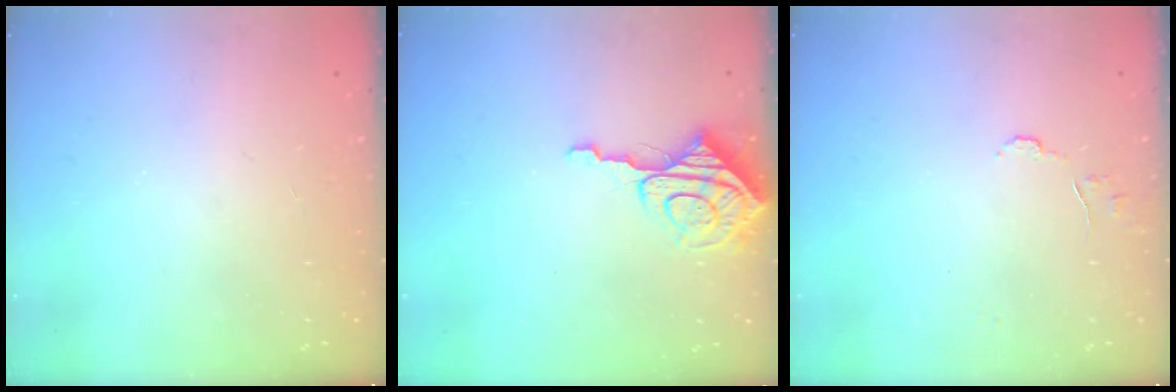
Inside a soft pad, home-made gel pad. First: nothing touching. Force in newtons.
{"total": 9.2, "press": 9.2, "slide": 1.0}
{"total": 5.8, "press": 5.8, "slide": 0.4}